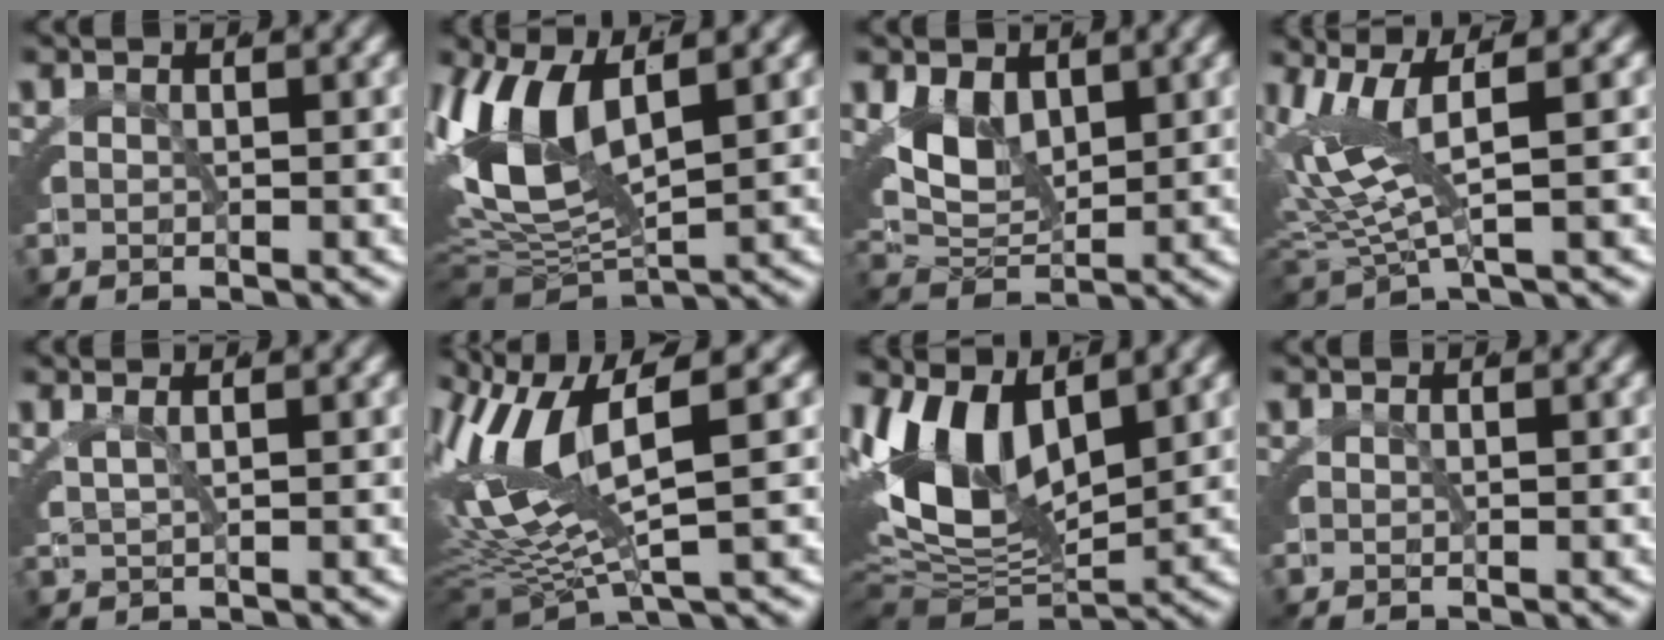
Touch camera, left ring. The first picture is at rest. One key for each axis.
{"total": 11.0, "fx": 1.8, "fy": 6.3, "fz": 8.9, "tx": -0.194, "ty": -0.010, "tz": 0.040}
{"total": 5.8, "fx": 1.0, "fy": 4.0, "fz": 4.1, "tx": -0.088, "ty": -0.019, "tz": 0.029}
{"total": 6.1, "fx": 2.6, "fy": 2.1, "fz": 5.1, "tx": -0.111, "ty": 0.011, "tz": 0.045}
{"total": 1.6, "fx": 1.1, "fy": -0.5, "fz": 1.0, "tx": -0.016, "ty": 0.003, "tz": 0.023}
{"total": 9.8, "fx": 1.3, "fy": 4.9, "fz": 8.3, "tx": -0.170, "ty": -0.009, "tz": 0.030}
{"total": 12.1, "fx": 2.0, "fy": 7.5, "fz": 9.3, "tx": -0.183, "ty": -0.014, "tz": 0.042}
{"total": 0.0}